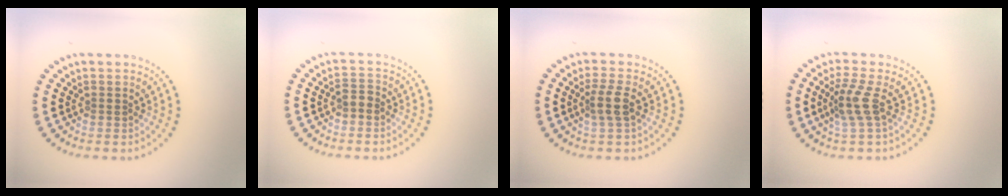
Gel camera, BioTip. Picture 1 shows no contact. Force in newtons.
{"total": 1.2, "press": 1.2, "slide": 0.3}
{"total": 2.3, "press": 2.1, "slide": 1.1}
{"total": 2.9, "press": 2.2, "slide": 1.8}